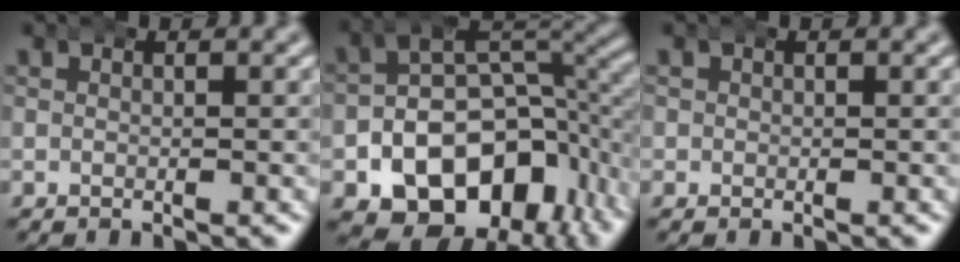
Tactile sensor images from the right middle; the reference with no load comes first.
{"total": 19.6, "force": [-6.1, 15.4, 10.5], "torque": [-0.196, -0.068, -0.087]}
{"total": 0.7, "force": [0.0, 0.7, -0.1], "torque": [-0.003, -0.004, 0.001]}